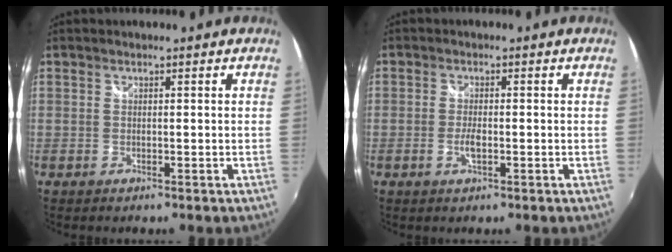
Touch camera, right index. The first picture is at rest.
{"total": 2.5, "force": [-0.7, 0.8, 2.2], "torque": [-0.046, -0.004, -0.014]}